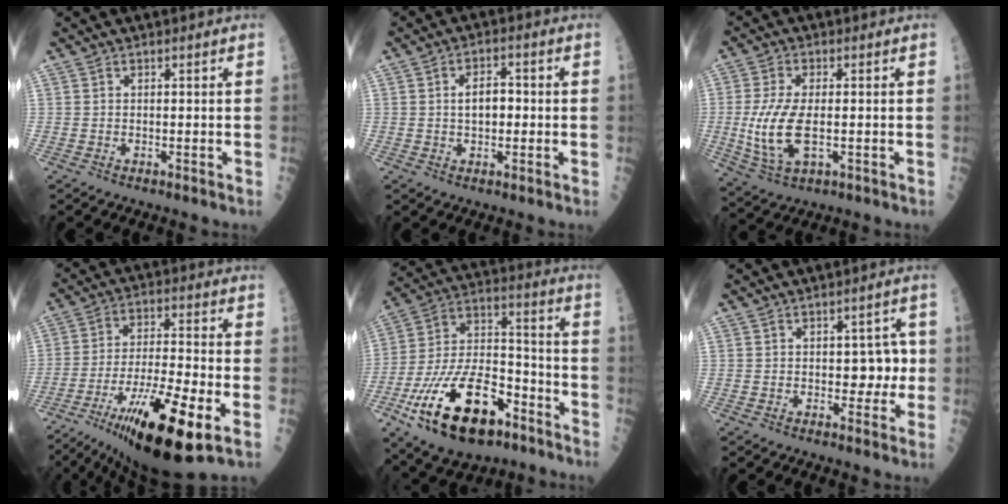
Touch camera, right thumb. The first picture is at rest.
{"total": 5.2, "force": [0.1, 3.0, 4.3], "torque": [-0.060, 0.011, 0.000]}
{"total": 10.9, "force": [-1.3, 5.1, 9.5], "torque": [-0.206, -0.006, -0.018]}
{"total": 22.0, "force": [-9.4, 5.0, 19.2], "torque": [-0.338, 0.002, -0.151]}
{"total": 24.5, "force": [-11.9, 12.1, 17.7], "torque": [-0.350, 0.056, -0.200]}
{"total": 4.7, "force": [-0.1, 3.1, 3.5], "torque": [-0.010, 0.008, -0.001]}